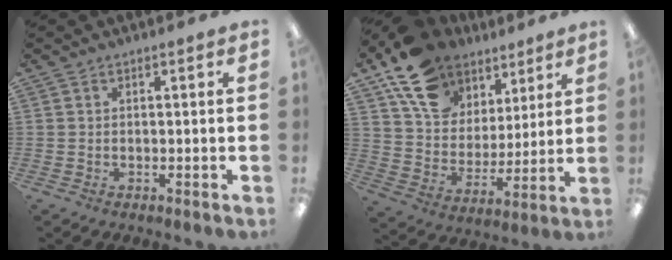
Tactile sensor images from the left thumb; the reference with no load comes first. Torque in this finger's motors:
{"motor_torque": [0.83, 0.53, 1.67, -1.10, 0.34]}